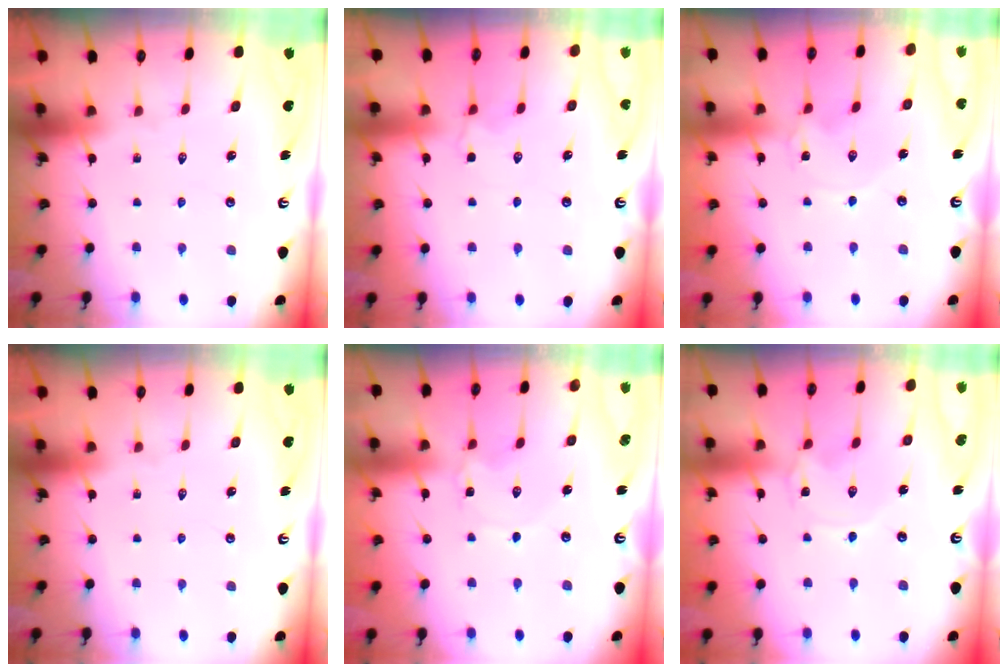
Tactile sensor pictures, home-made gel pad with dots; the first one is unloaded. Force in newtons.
{"total": 1.9, "press": 1.5, "slide": 1.1}
{"total": 0.7, "press": 0.7, "slide": 0.1}
{"total": 0.0}
{"total": 0.6, "press": 0.6, "slide": 0.1}
{"total": 0.0}